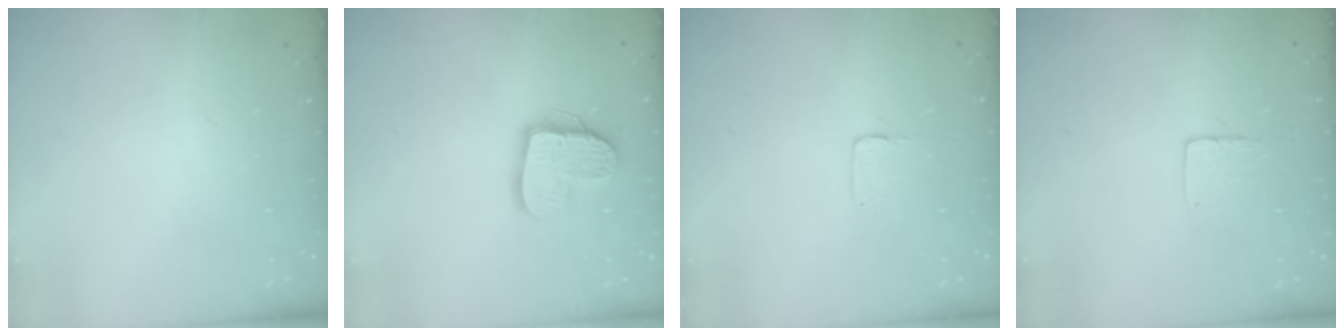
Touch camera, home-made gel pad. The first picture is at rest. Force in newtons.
{"total": 14.0, "press": 13.9, "slide": 1.2}
{"total": 1.0, "press": 1.0, "slide": 0.1}
{"total": 4.3, "press": 4.3, "slide": 0.4}